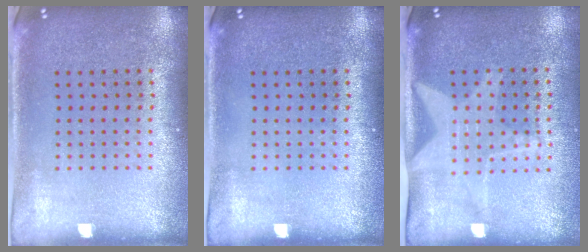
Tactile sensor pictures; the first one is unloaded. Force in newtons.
{"total": 0.0}
{"total": 1.8, "press": 1.5, "slide": 1.1}